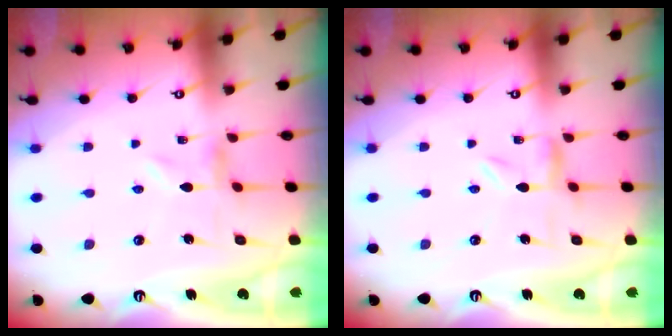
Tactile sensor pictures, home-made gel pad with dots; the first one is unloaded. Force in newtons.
{"total": 1.6, "press": 1.6, "slide": 0.3}